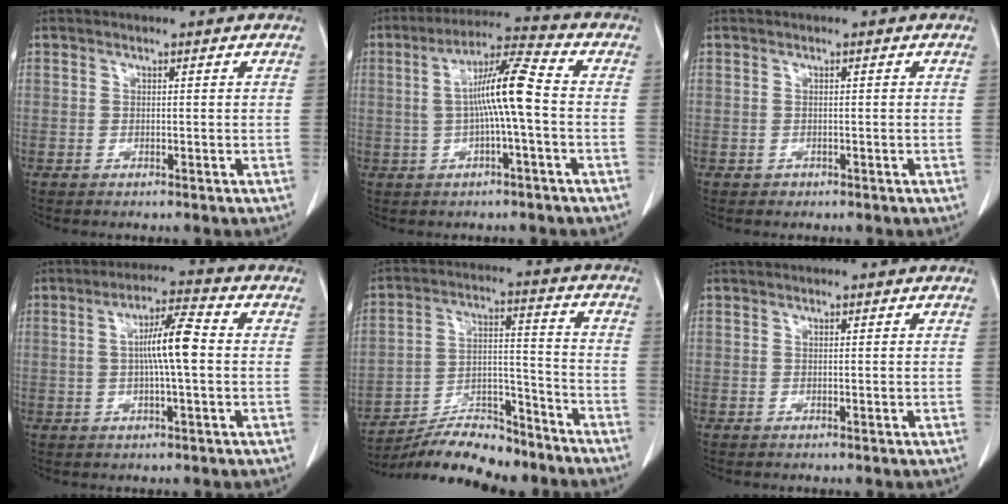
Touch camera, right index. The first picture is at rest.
{"total": 8.9, "force": [-0.1, 0.1, 8.9], "torque": [-0.158, 0.021, -0.004]}
{"total": 0.5, "force": [-0.3, 0.5, 0.0], "torque": [-0.005, 0.002, -0.004]}
{"total": 7.1, "force": [0.4, 0.5, 7.1], "torque": [-0.125, 0.011, 0.005]}
{"total": 14.0, "force": [-12.8, 3.2, 4.6], "torque": [-0.071, 0.032, -0.215]}
{"total": 0.0}